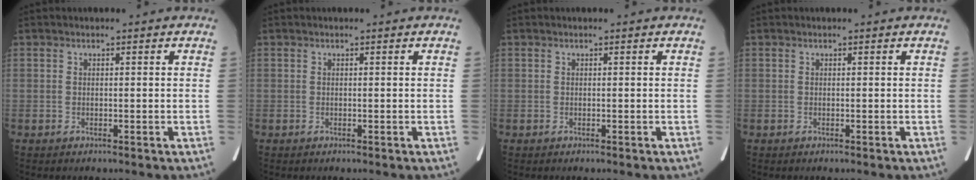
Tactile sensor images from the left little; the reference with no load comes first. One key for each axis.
{"total": 0.0}
{"total": 0.0}
{"total": 0.0}